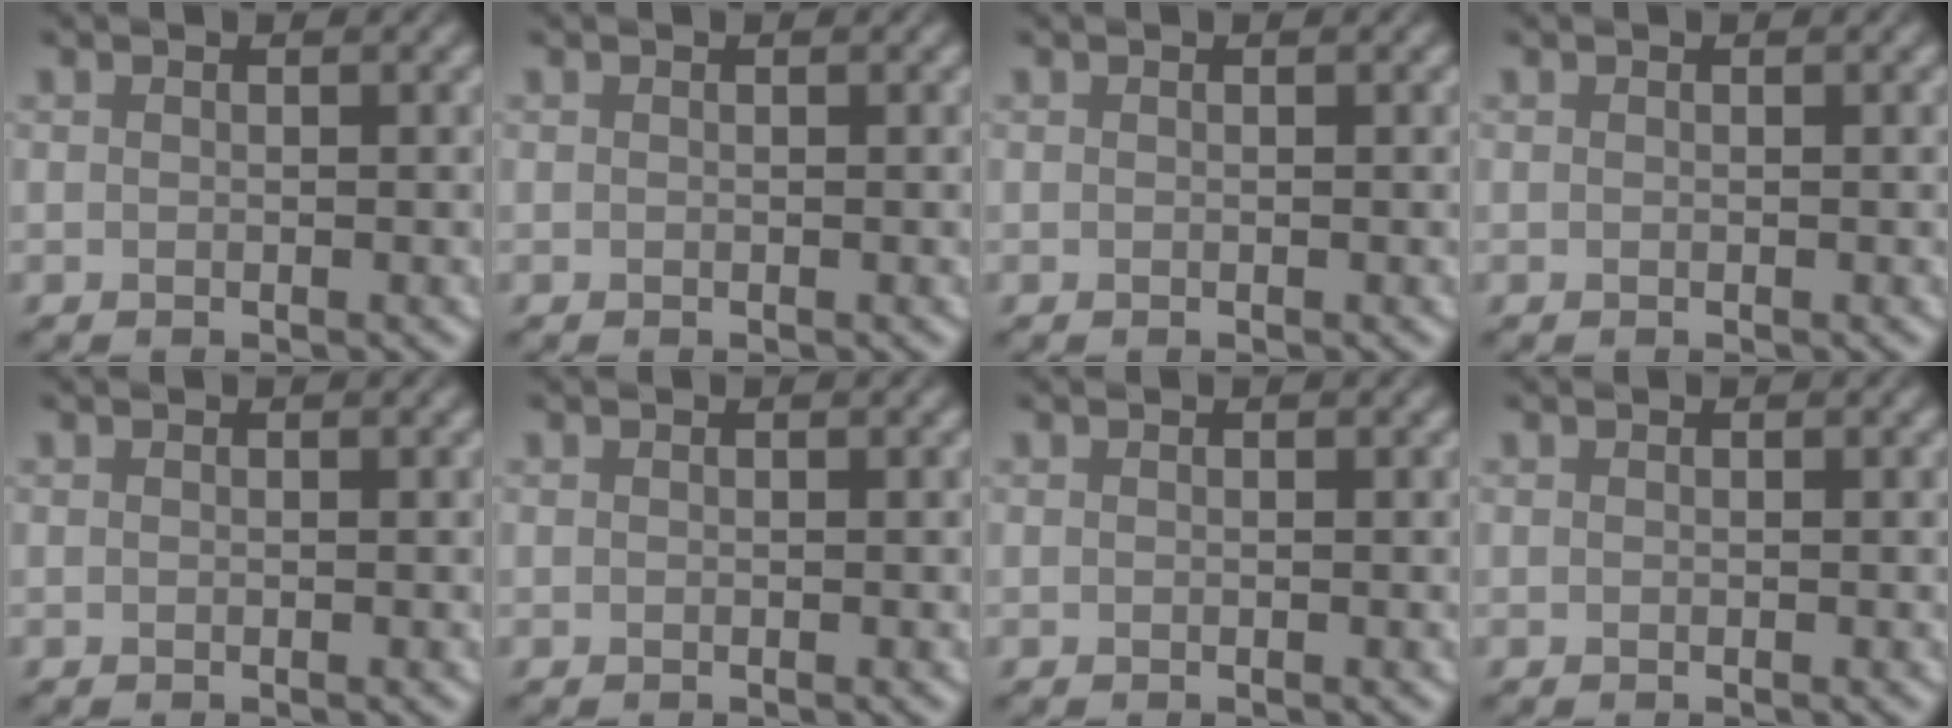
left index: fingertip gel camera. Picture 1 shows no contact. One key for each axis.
{"total": 0.0}
{"total": 0.0}
{"total": 0.0}
{"total": 0.0}
{"total": 0.0}
{"total": 0.0}
{"total": 0.0}